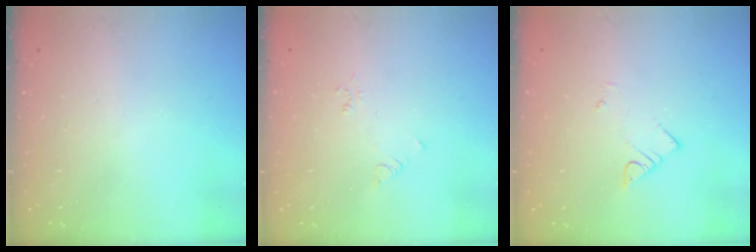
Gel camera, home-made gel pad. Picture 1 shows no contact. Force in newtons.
{"total": 3.5, "press": 3.4, "slide": 0.4}
{"total": 2.5, "press": 2.5, "slide": 0.2}